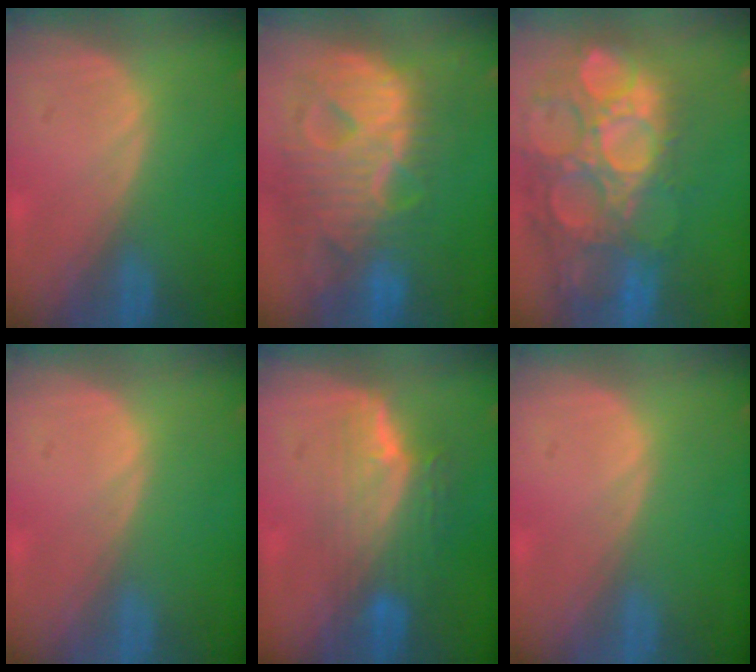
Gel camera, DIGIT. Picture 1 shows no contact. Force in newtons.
{"total": 13.0, "press": 10.9, "slide": 7.0}
{"total": 15.6, "press": 12.9, "slide": 8.8}
{"total": 0.0}
{"total": 7.6, "press": 6.8, "slide": 3.3}
{"total": 0.0}